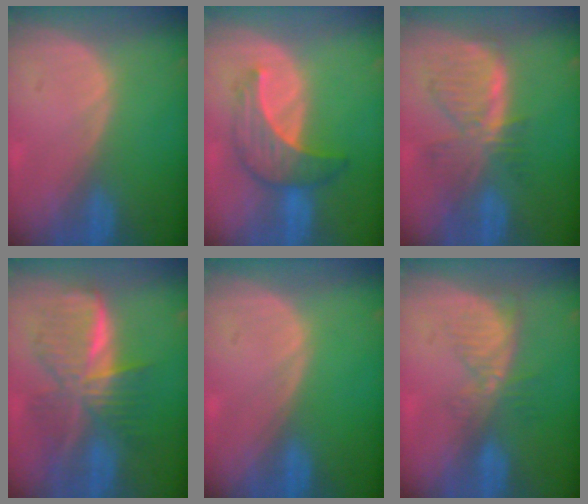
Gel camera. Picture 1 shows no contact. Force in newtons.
{"total": 6.9, "press": 6.7, "slide": 1.5}
{"total": 7.5, "press": 6.8, "slide": 3.1}
{"total": 9.4, "press": 9.4, "slide": 0.5}
{"total": 0.0}
{"total": 5.4, "press": 4.6, "slide": 2.8}